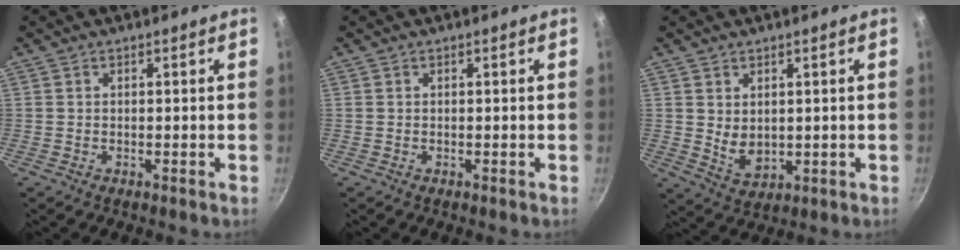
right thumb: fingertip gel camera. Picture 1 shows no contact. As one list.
[{"total": 0.0}, {"total": 5.0, "force": [1.2, 3.4, 3.4], "torque": [-0.049, -0.019, 0.034]}]